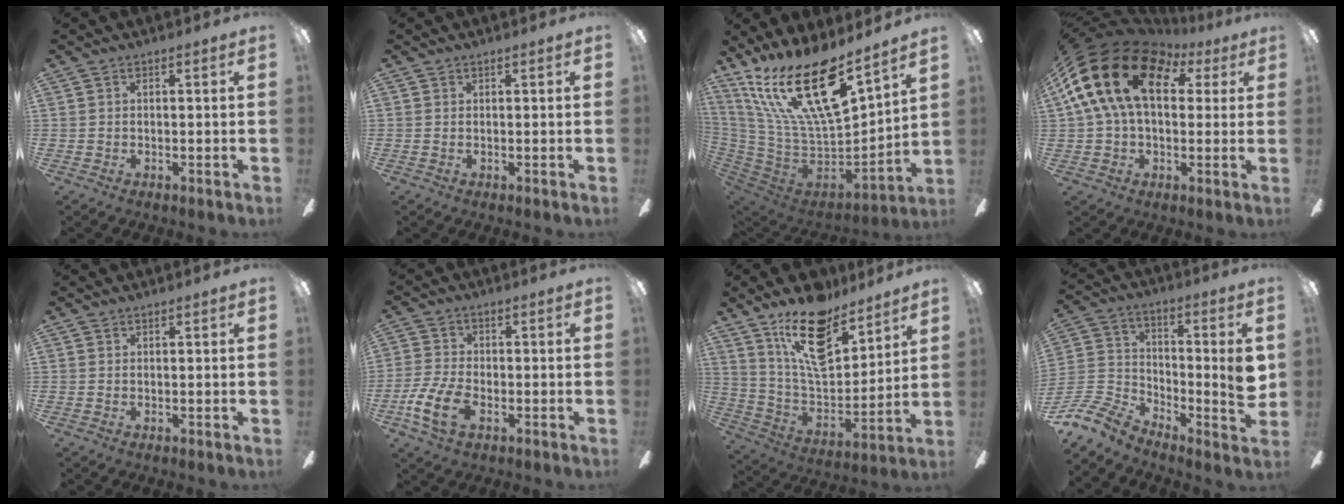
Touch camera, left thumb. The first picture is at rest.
{"total": 0.0}
{"total": 26.2, "force": [15.6, 9.6, 18.7], "torque": [-0.355, -0.099, 0.277]}
{"total": 20.6, "force": [6.5, 12.5, 15.0], "torque": [-0.310, -0.002, 0.110]}
{"total": 0.0}
{"total": 9.1, "force": [-3.3, 5.2, 6.7], "torque": [-0.146, 0.002, -0.058]}
{"total": 18.6, "force": [13.0, 8.3, 10.5], "torque": [-0.182, -0.075, 0.229]}
{"total": 13.8, "force": [-6.9, 6.1, 10.2], "torque": [-0.209, 0.035, -0.129]}